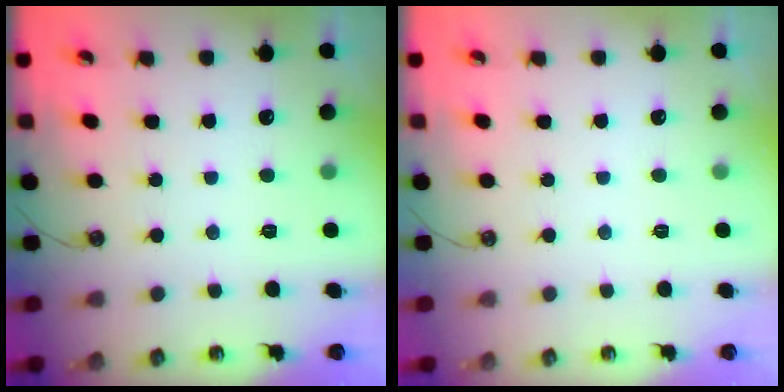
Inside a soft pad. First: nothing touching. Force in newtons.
{"total": 0.0}